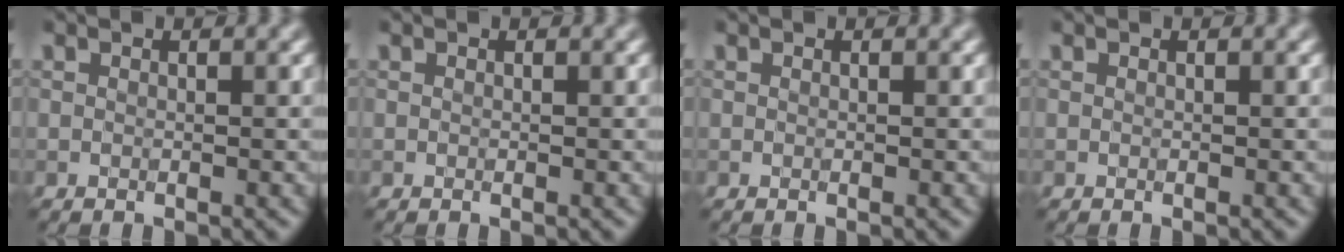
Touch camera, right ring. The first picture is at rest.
{"total": 0.0}
{"total": 0.0}
{"total": 0.0}